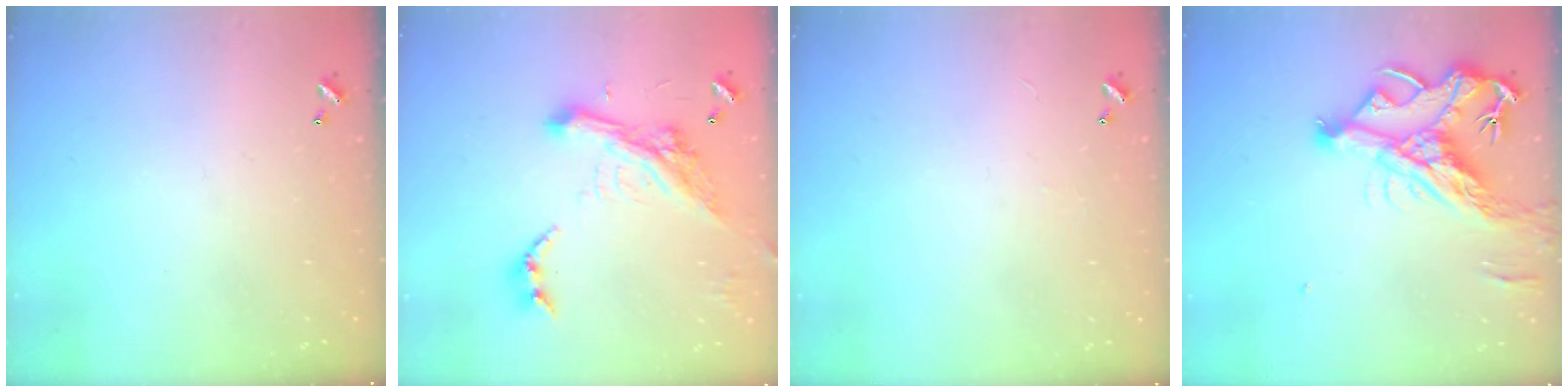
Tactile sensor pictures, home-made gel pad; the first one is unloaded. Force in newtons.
{"total": 6.9, "press": 6.8, "slide": 1.3}
{"total": 2.1, "press": 2.0, "slide": 0.3}
{"total": 12.9, "press": 12.7, "slide": 2.0}